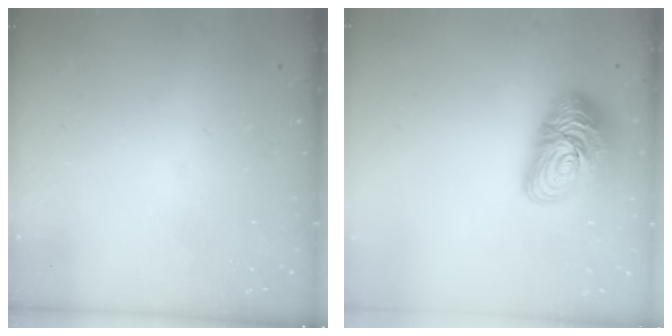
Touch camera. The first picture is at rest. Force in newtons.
{"total": 16.7, "press": 16.6, "slide": 1.1}